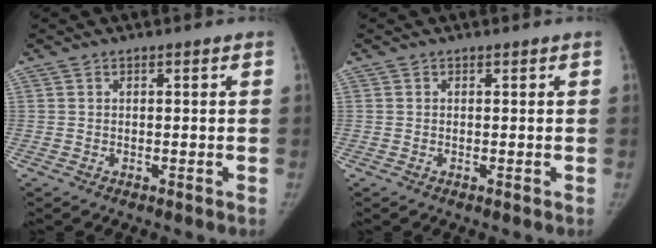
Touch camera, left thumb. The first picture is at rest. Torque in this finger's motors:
{"motor_torque": [0.01, 0.00, 0.06, -0.02, 0.00]}